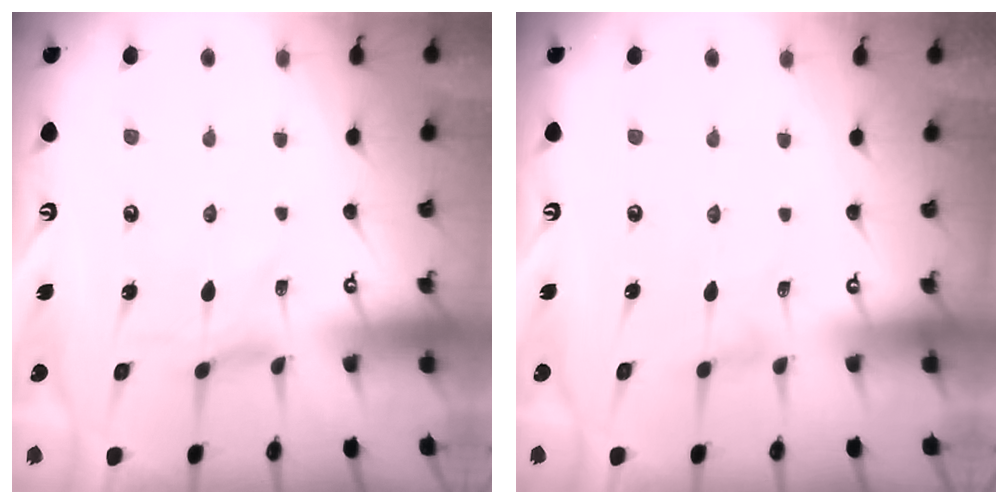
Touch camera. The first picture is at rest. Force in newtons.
{"total": 0.0}